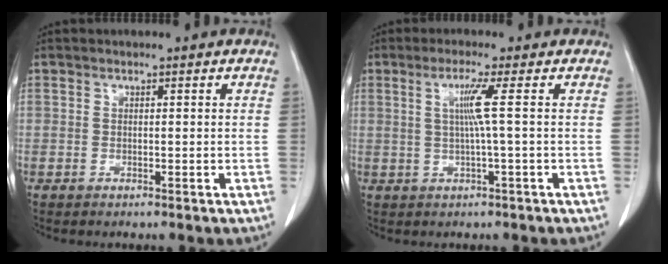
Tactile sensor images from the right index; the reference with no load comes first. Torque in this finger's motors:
{"motor_torque": [0.51, -0.12, 0.27, 0.10]}